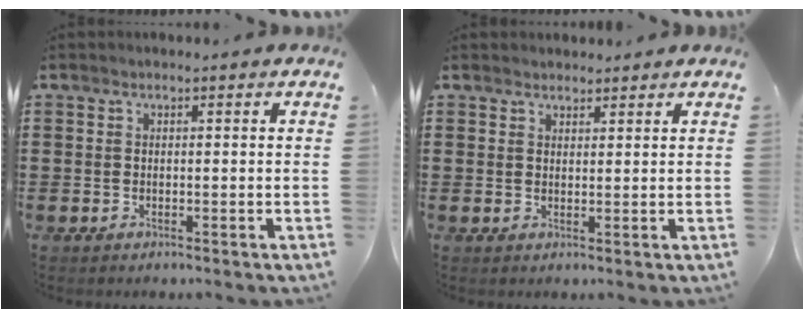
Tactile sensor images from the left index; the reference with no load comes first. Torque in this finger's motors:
{"motor_torque": [1.11, -0.43, -0.14, 0.00]}